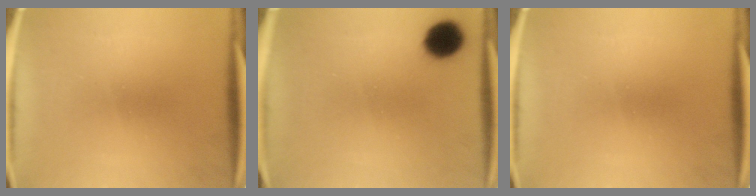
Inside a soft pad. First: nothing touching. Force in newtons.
{"total": 9.5}
{"total": 0.0}